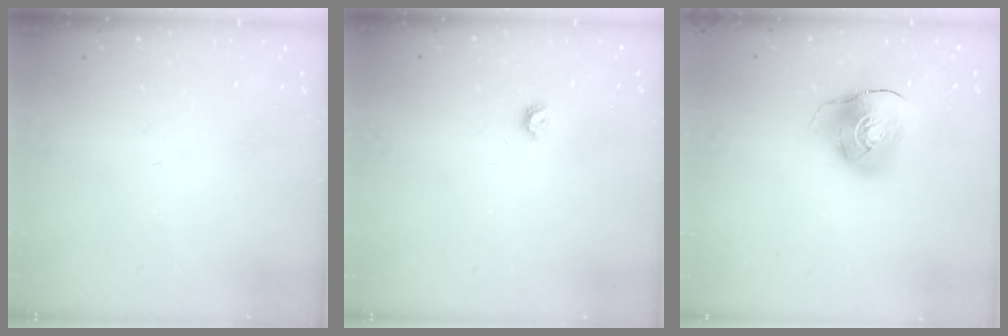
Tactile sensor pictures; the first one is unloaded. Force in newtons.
{"total": 3.9, "press": 3.8, "slide": 0.7}
{"total": 10.2, "press": 10.1, "slide": 1.4}